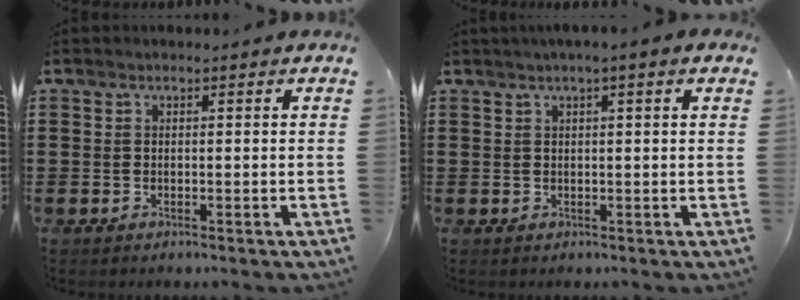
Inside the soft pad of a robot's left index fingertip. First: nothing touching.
{"total": 1.2, "force": [0.6, 0.1, 1.1], "torque": [-0.022, 0.001, 0.010]}